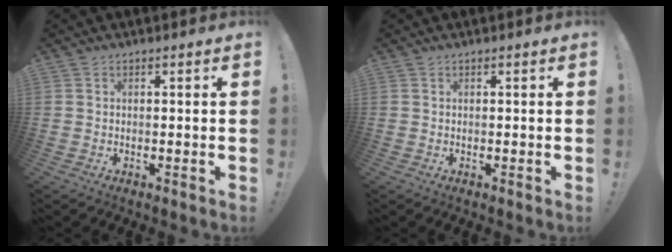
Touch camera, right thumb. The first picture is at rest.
{"total": 0.0}